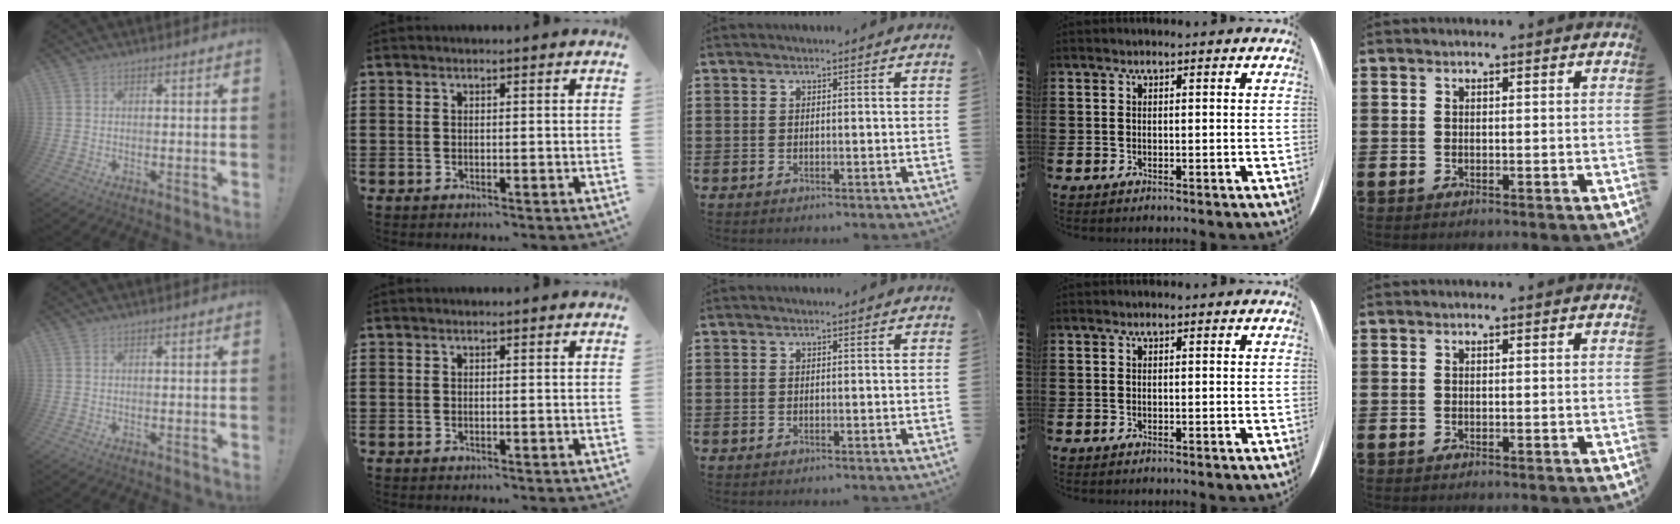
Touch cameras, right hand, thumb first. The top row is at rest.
{}